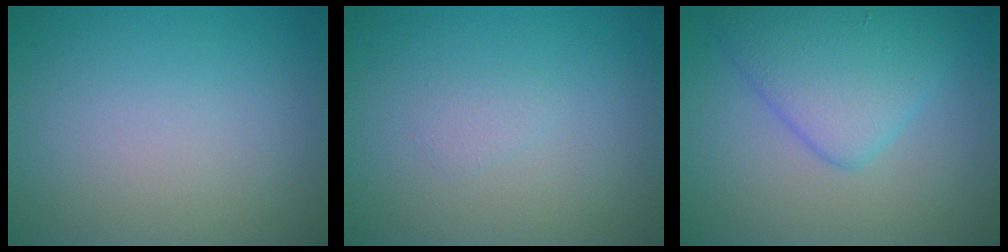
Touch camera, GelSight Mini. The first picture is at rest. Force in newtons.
{"total": 0.7, "press": 0.7, "slide": 0.1}
{"total": 5.1, "press": 5.1, "slide": 0.1}